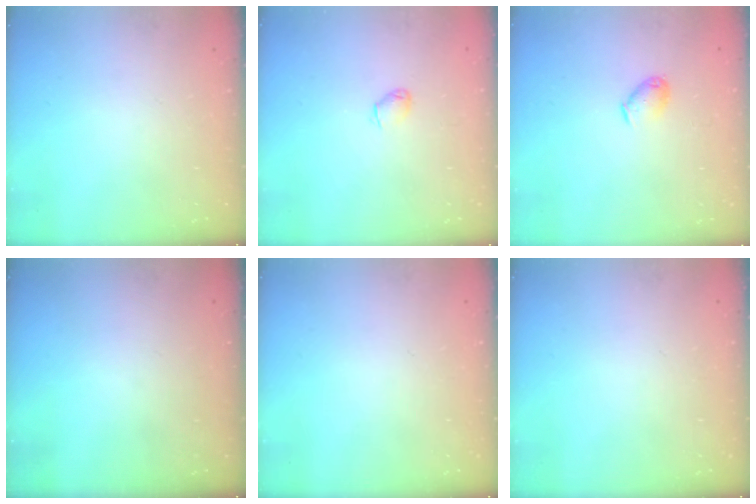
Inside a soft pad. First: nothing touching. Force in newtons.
{"total": 2.0, "press": 2.0, "slide": 0.4}
{"total": 6.3, "press": 6.2, "slide": 0.7}
{"total": 0.0}
{"total": 0.0}
{"total": 0.0}